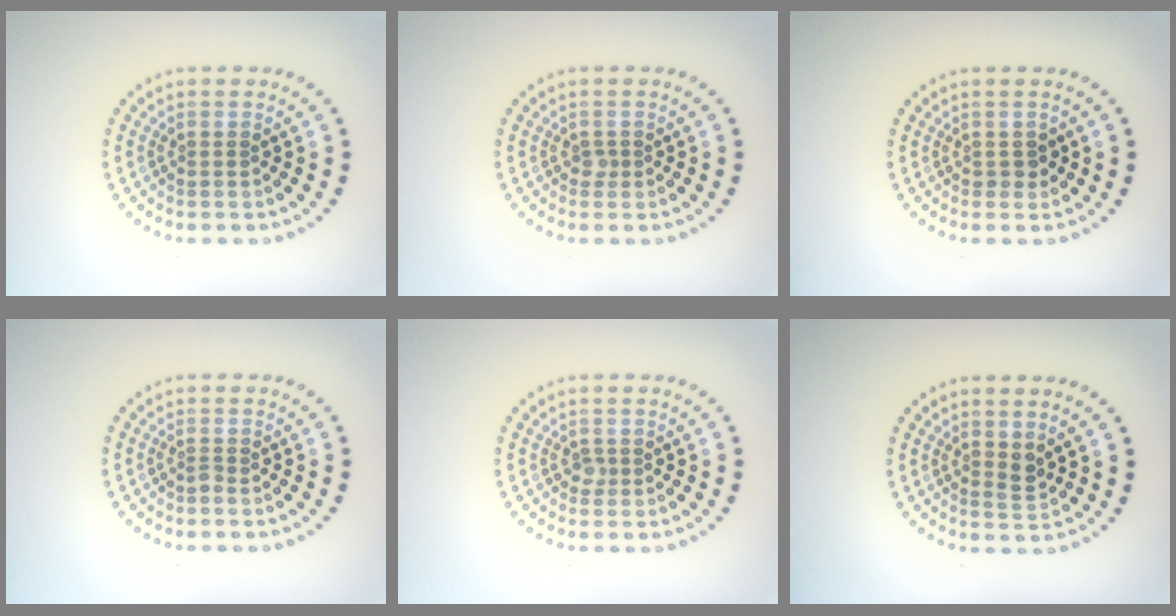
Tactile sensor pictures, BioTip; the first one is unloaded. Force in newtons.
{"total": 0.7, "press": 0.5, "slide": 0.5}
{"total": 1.1, "press": 1.0, "slide": 0.4}
{"total": 0.7, "press": 0.4, "slide": 0.5}
{"total": 0.8, "press": 0.6, "slide": 0.6}
{"total": 1.2, "press": 1.0, "slide": 0.5}